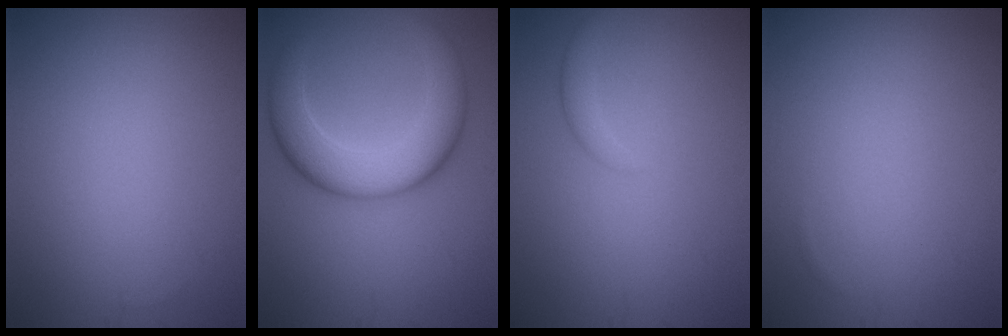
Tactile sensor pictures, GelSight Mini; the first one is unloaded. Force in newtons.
{"total": 7.7, "press": 7.7, "slide": 0.3}
{"total": 1.6, "press": 1.6, "slide": 0.0}
{"total": 0.0}